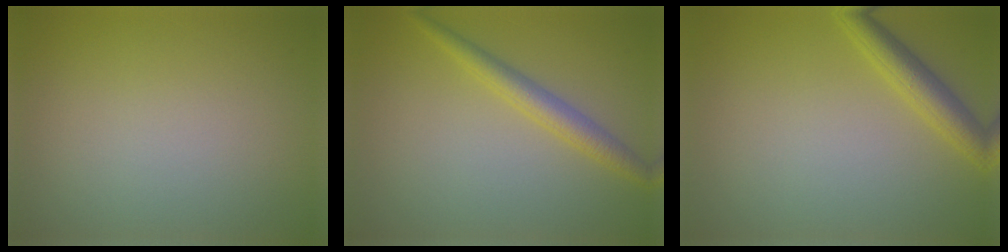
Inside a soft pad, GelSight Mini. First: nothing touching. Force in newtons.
{"total": 2.7, "press": 2.7, "slide": 0.1}
{"total": 3.0, "press": 3.0, "slide": 0.1}